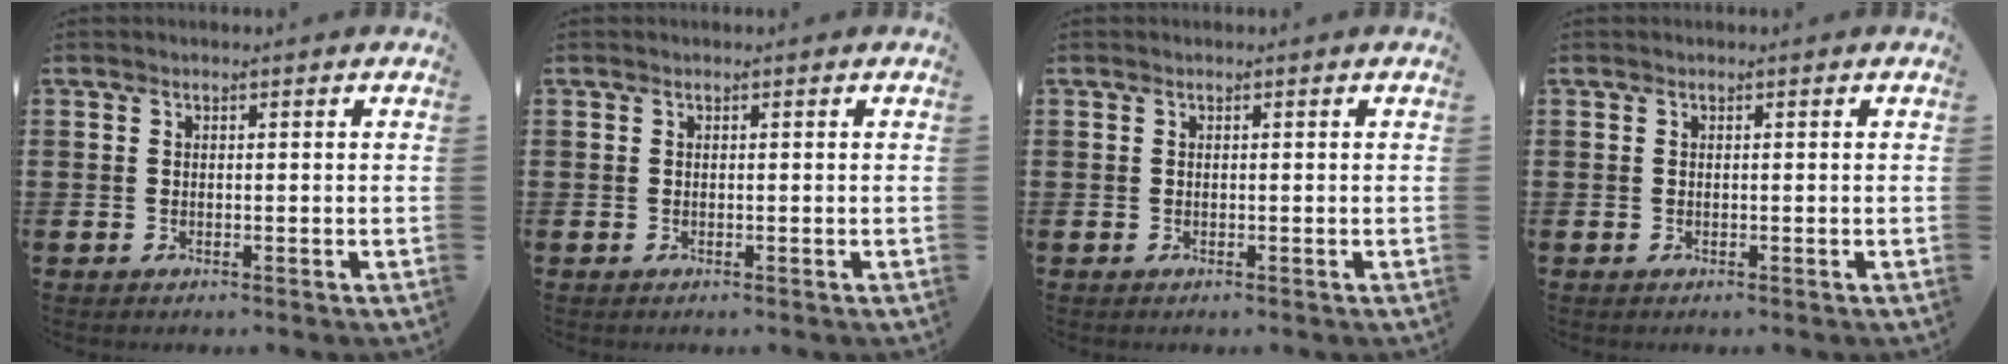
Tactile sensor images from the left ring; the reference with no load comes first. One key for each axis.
{"total": 0.0}
{"total": 0.0}
{"total": 0.0}